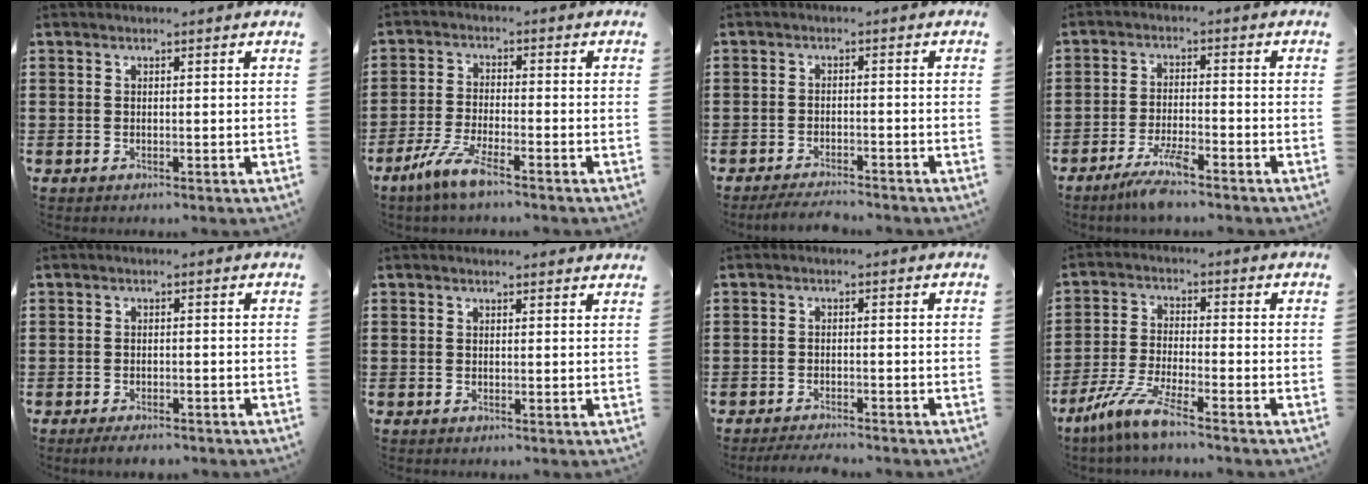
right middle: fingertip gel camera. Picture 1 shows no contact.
{"total": 5.7, "force": [-4.2, 0.4, 3.8], "torque": [-0.096, -0.016, -0.083]}
{"total": 2.9, "force": [-2.9, 0.1, 0.7], "torque": [-0.014, 0.001, -0.057]}
{"total": 4.8, "force": [-3.6, 0.4, 3.2], "torque": [-0.072, -0.008, -0.069]}
{"total": 2.0, "force": [-1.9, 0.2, 0.6], "torque": [-0.013, -0.001, -0.036]}
{"total": 0.5, "force": [0.5, 0.1, 0.1], "torque": [0.003, -0.002, 0.008]}
{"total": 2.4, "force": [-2.3, 0.0, 0.4], "torque": [-0.010, -0.001, -0.046]}
{"total": 7.0, "force": [-5.5, -0.1, 4.3], "torque": [-0.102, -0.019, -0.108]}